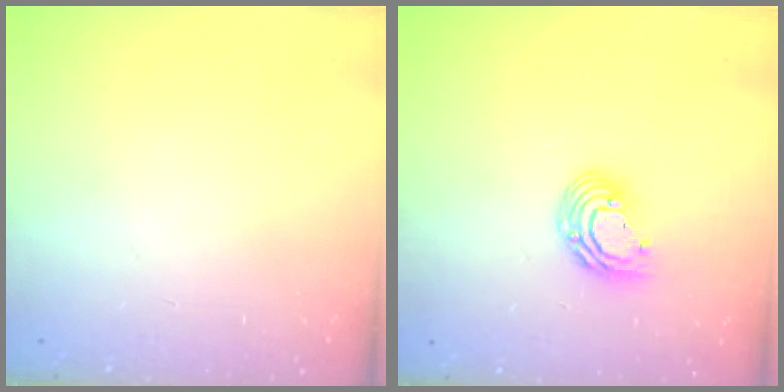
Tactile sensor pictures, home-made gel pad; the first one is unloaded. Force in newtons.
{"total": 9.1, "press": 9.1, "slide": 1.1}